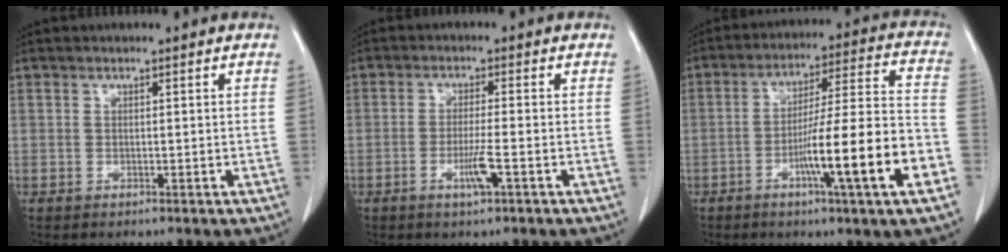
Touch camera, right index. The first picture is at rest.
{"total": 3.9, "force": [-1.6, -0.2, 3.6], "torque": [-0.069, -0.007, -0.029]}
{"total": 16.0, "force": [-6.0, -0.3, 14.8], "torque": [-0.245, 0.000, -0.093]}